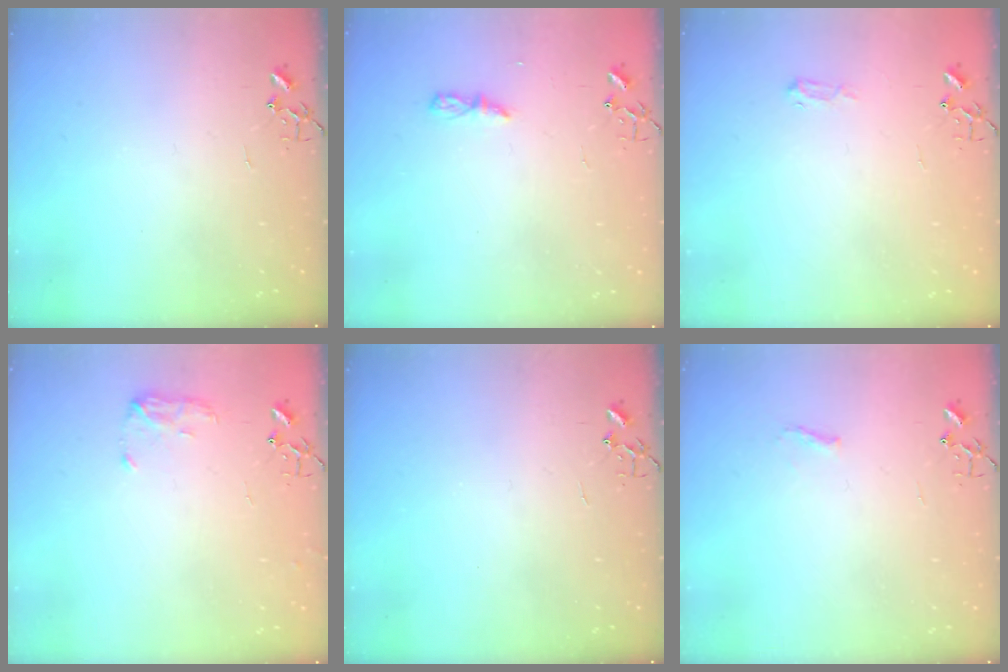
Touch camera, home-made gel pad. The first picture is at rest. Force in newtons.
{"total": 3.9, "press": 3.8, "slide": 0.5}
{"total": 6.3, "press": 6.3, "slide": 0.8}
{"total": 7.2, "press": 7.2, "slide": 0.4}
{"total": 0.0}
{"total": 4.3, "press": 4.3, "slide": 0.4}